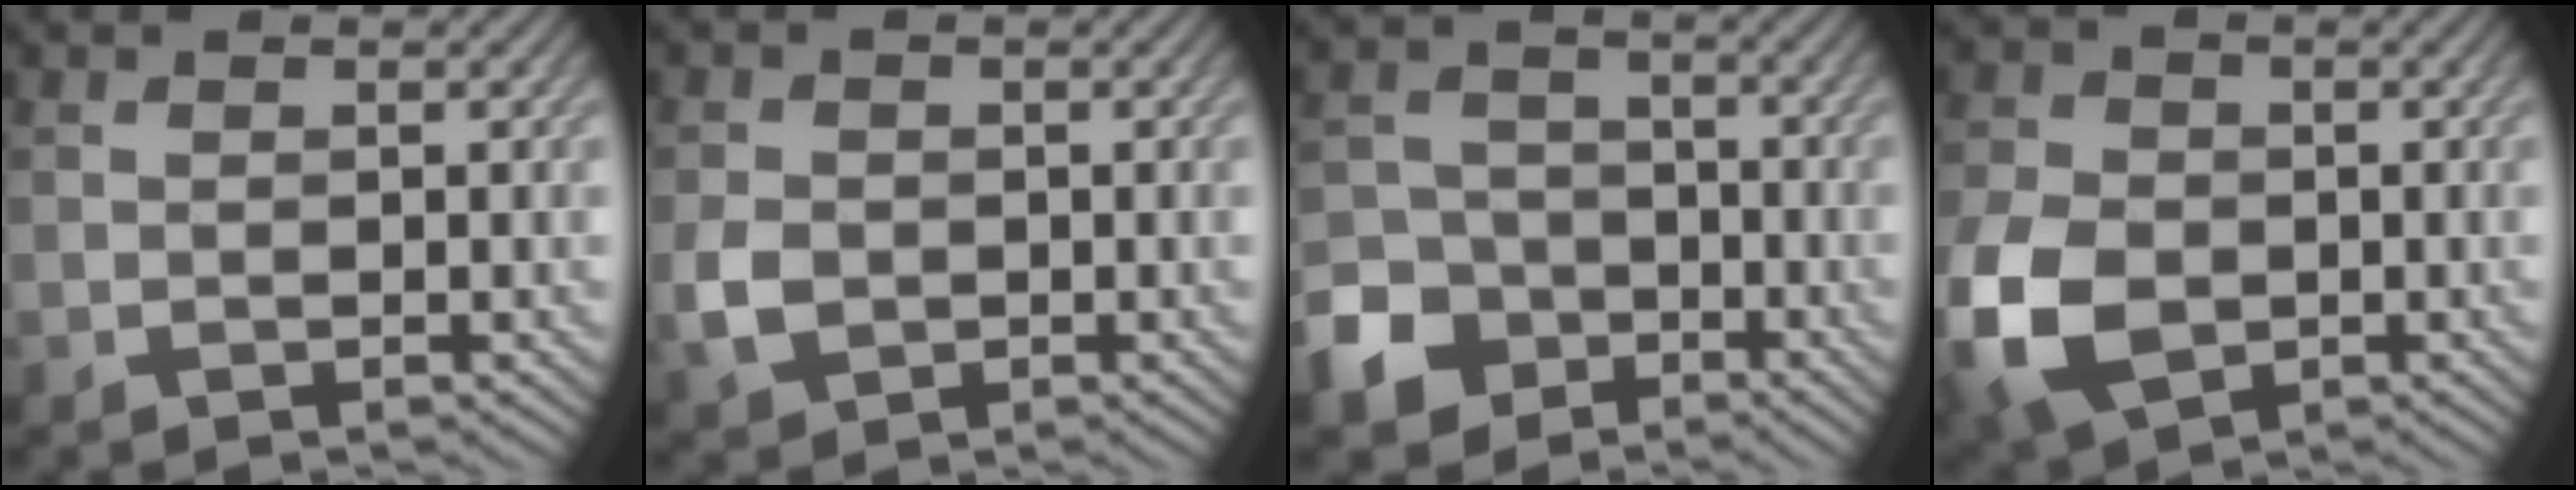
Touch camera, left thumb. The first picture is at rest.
{"total": 3.3, "force": [-0.7, 2.6, 1.8], "torque": [-0.048, -0.005, -0.016]}
{"total": 8.7, "force": [-5.0, 6.4, 3.2], "torque": [-0.078, -0.022, -0.109]}
{"total": 11.0, "force": [-3.1, 7.8, 7.2], "torque": [-0.205, -0.026, -0.066]}